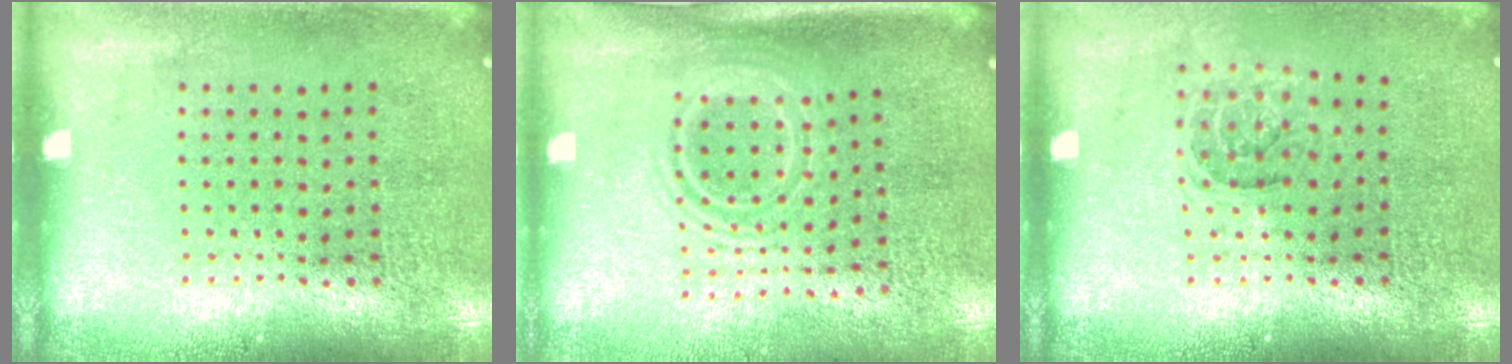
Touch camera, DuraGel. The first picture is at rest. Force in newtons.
{"total": 1.6, "press": 1.2, "slide": 1.1}
{"total": 1.2, "press": 1.0, "slide": 0.6}